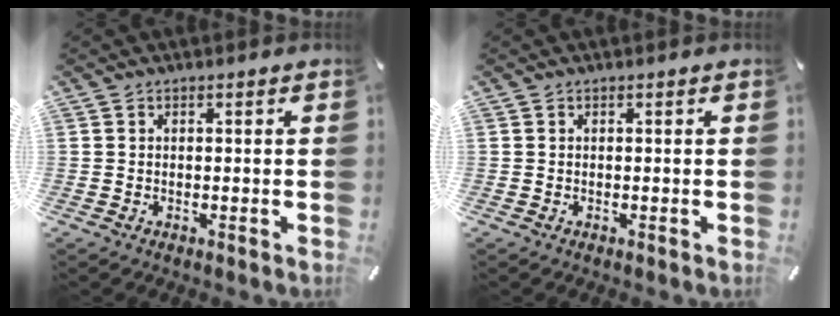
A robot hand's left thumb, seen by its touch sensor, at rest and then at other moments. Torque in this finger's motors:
{"motor_torque": [0.00, 0.00, 0.00, 0.00, 0.00]}